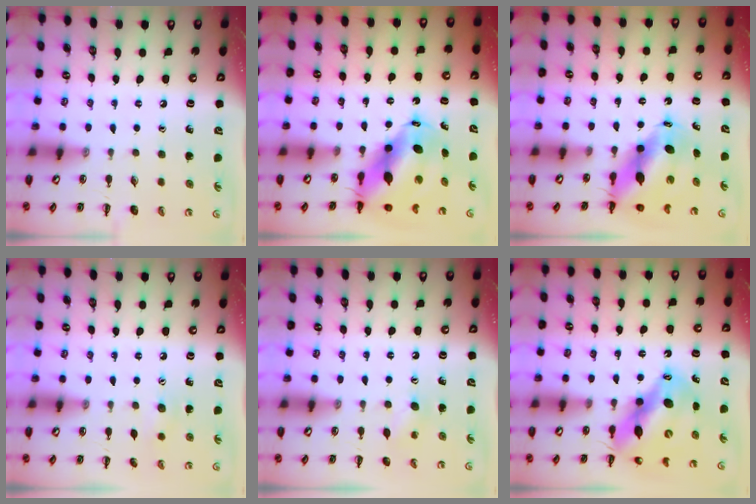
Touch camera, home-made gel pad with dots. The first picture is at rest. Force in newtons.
{"total": 11.9, "press": 11.5, "slide": 3.2}
{"total": 10.8, "press": 10.5, "slide": 2.6}
{"total": 6.3, "press": 6.1, "slide": 1.4}
{"total": 4.7, "press": 4.6, "slide": 1.1}
{"total": 13.8, "press": 13.4, "slide": 3.5}